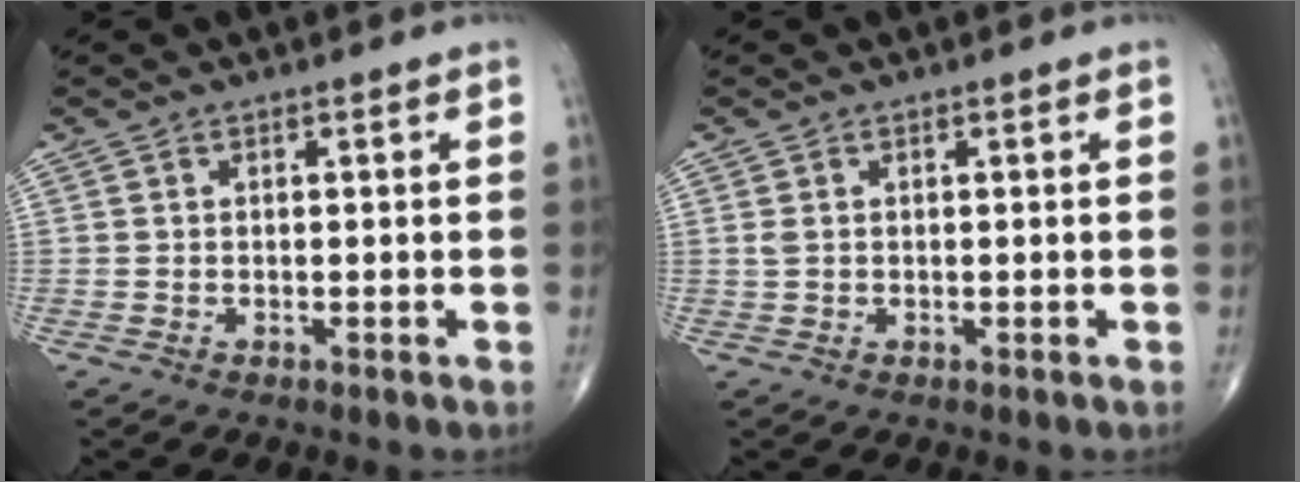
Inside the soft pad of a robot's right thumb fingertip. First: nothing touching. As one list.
[{"total": 1.0, "force": [0.2, 0.7, 0.7], "torque": [-0.019, 0.004, 0.010]}]